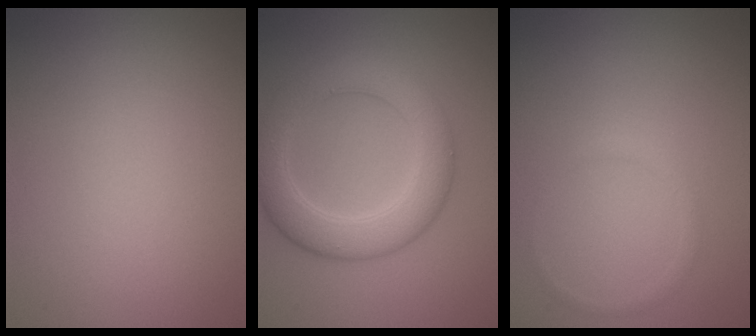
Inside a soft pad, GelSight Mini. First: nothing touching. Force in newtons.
{"total": 4.4, "press": 4.4, "slide": 0.0}
{"total": 0.8, "press": 0.8, "slide": 0.0}